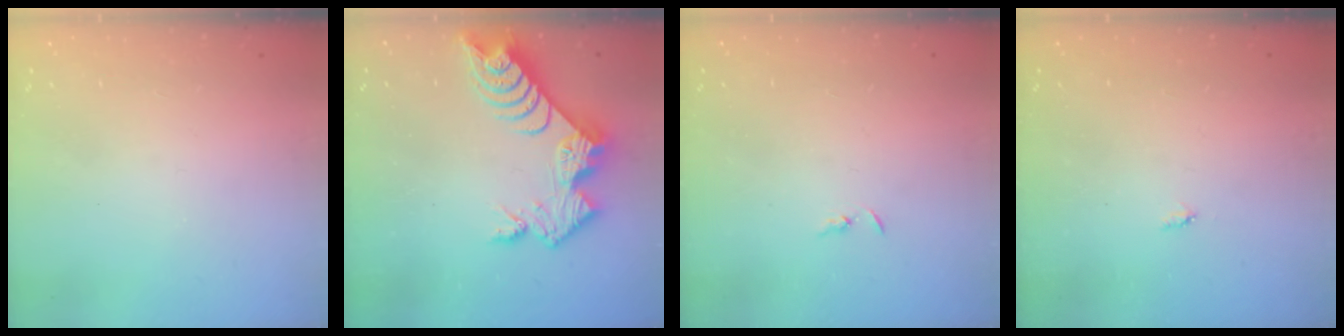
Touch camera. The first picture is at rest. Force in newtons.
{"total": 10.6, "press": 10.5, "slide": 0.9}
{"total": 2.1, "press": 2.1, "slide": 0.3}
{"total": 3.1, "press": 3.1, "slide": 0.4}